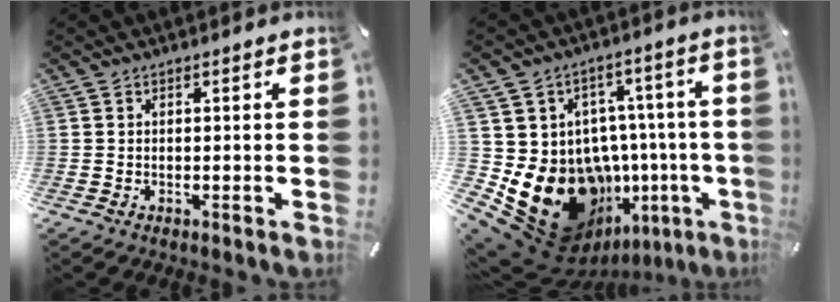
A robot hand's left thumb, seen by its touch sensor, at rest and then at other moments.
{"total": 22.5, "force": [-7.5, 16.0, 13.9], "torque": [-0.236, 0.014, -0.076]}